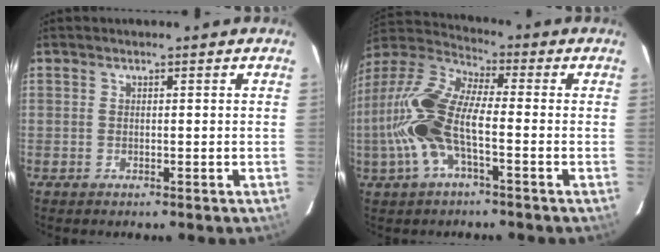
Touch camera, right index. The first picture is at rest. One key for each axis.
{"total": 15.9, "fx": -3.4, "fy": 5.8, "fz": 14.4, "tx": -0.304, "ty": 0.004, "tz": -0.073}